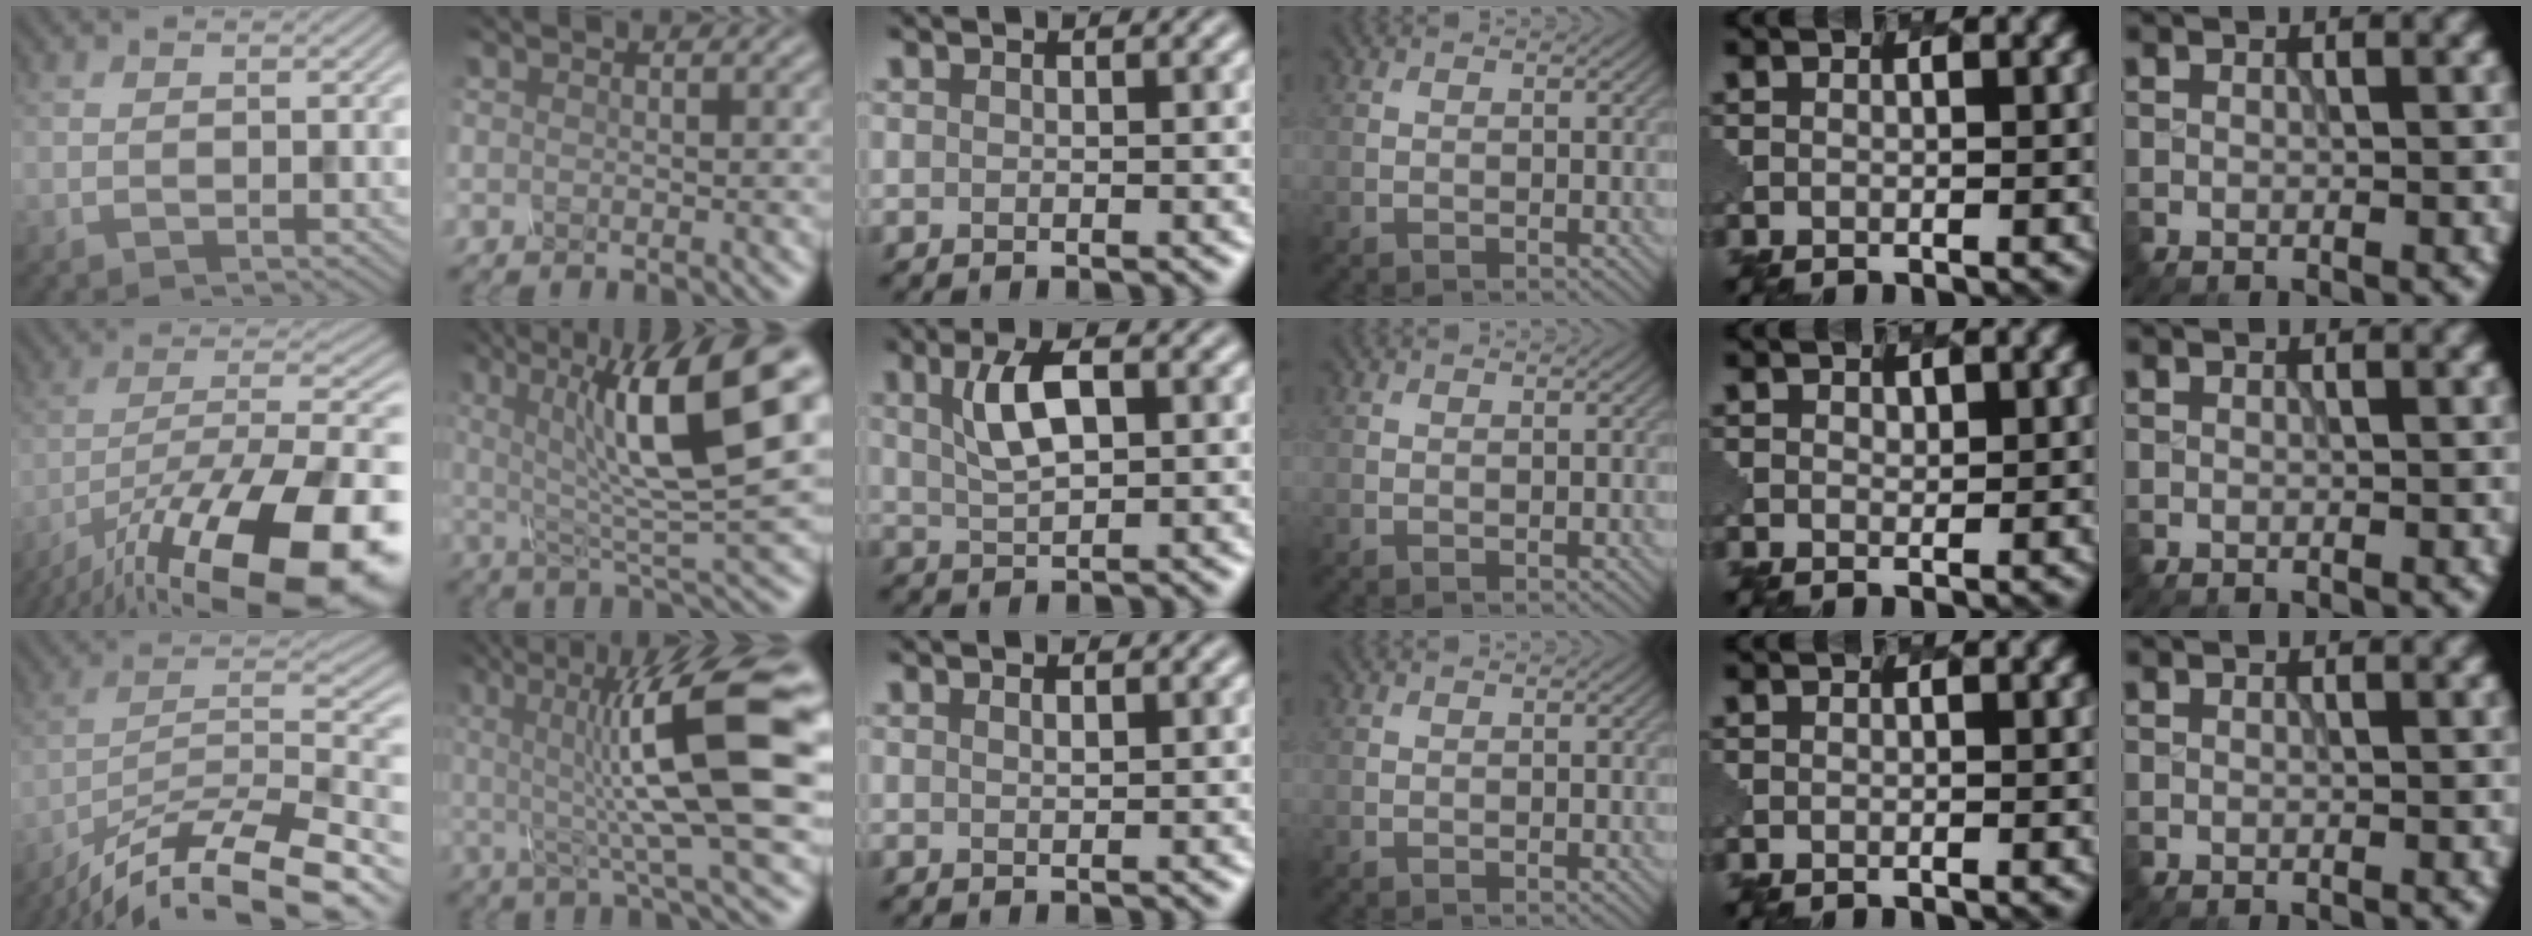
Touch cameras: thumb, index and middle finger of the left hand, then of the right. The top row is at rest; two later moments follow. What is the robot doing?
{"motion": "screw", "object": "spray bottle"}